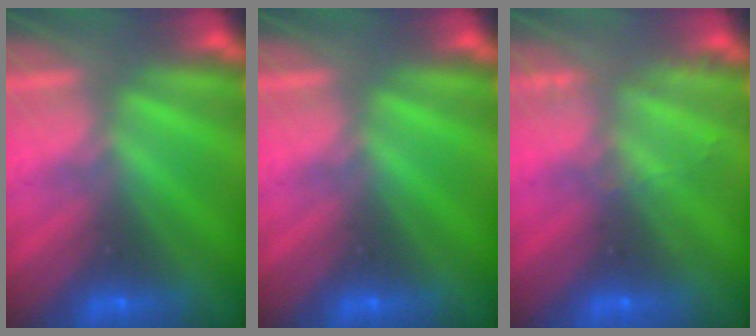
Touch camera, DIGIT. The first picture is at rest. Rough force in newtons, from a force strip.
{"total": 0.0}
{"total": 2.0}